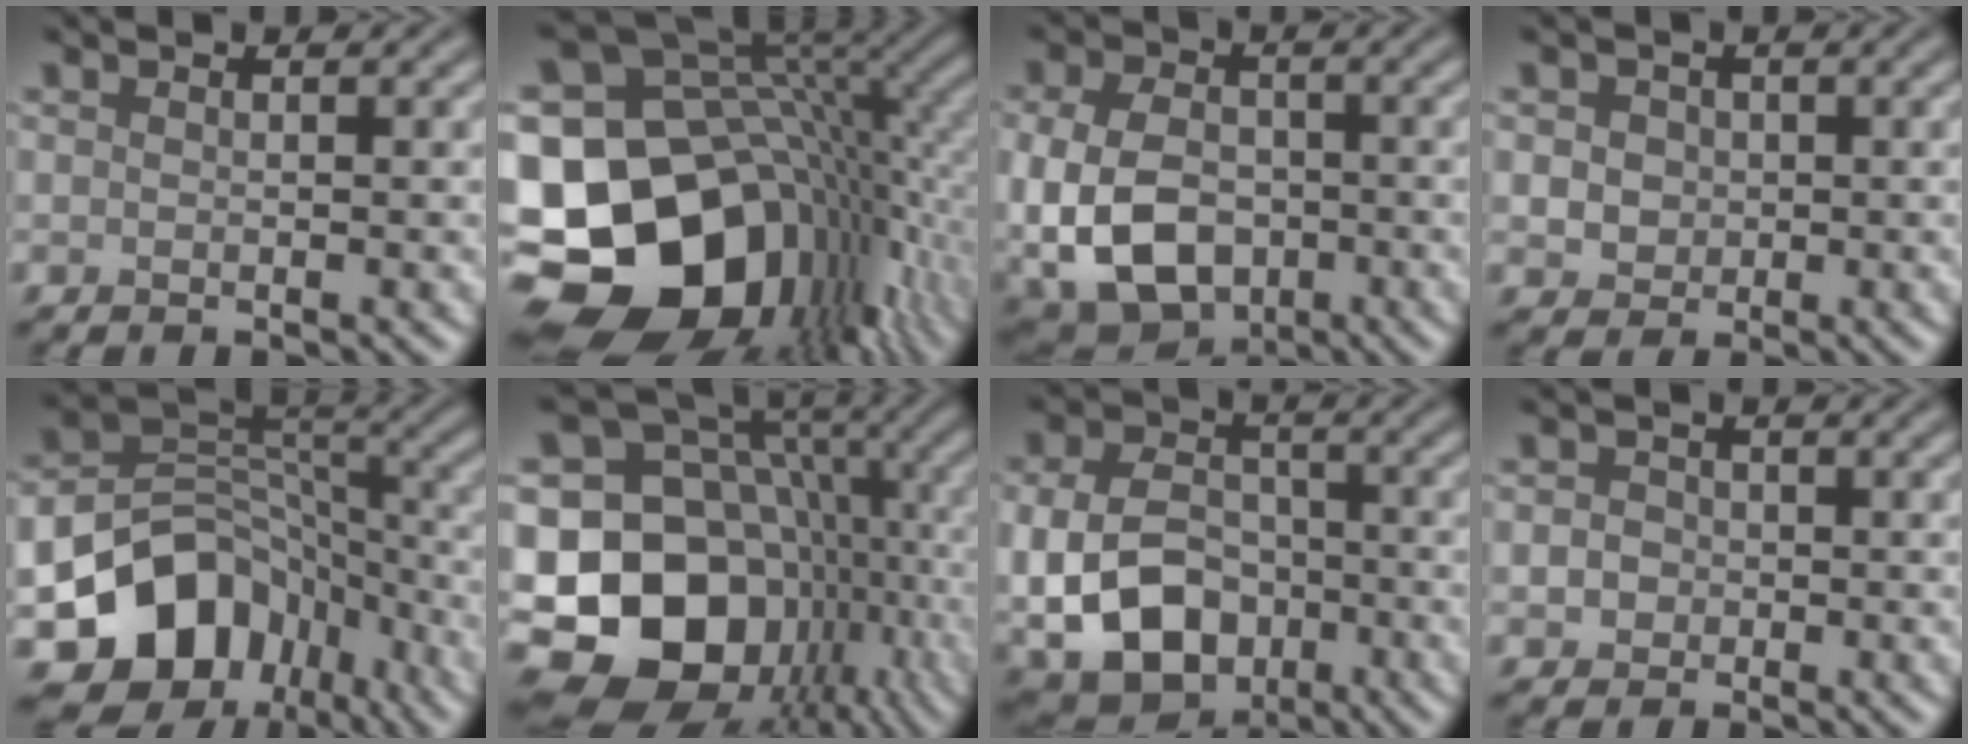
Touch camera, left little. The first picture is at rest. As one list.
[{"total": 20.2, "force": [-4.4, 14.7, 13.1], "torque": [-0.238, -0.020, -0.044]}, {"total": 11.1, "force": [-2.6, 7.8, 7.4], "torque": [-0.160, -0.028, -0.039]}, {"total": 3.2, "force": [0.6, 2.7, 1.5], "torque": [-0.020, 0.011, 0.003]}, {"total": 11.0, "force": [-5.8, 8.1, 4.7], "torque": [-0.063, -0.001, -0.103]}, {"total": 19.7, "force": [-4.9, 16.2, 10.1], "torque": [-0.179, 0.001, -0.071]}, {"total": 9.3, "force": [-2.8, 6.8, 5.8], "torque": [-0.126, -0.023, -0.047]}, {"total": 1.9, "force": [-0.1, 1.8, 0.7], "torque": [0.003, 0.001, -0.010]}]